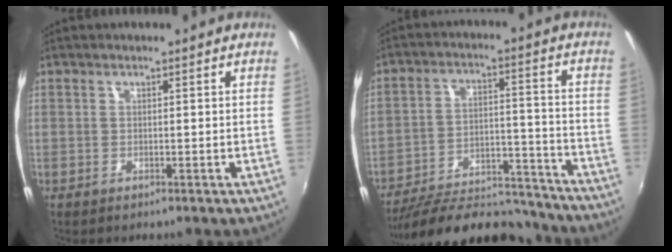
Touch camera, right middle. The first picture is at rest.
{"total": 23.1, "force": [-20.6, 6.5, 8.1], "torque": [-0.149, 0.015, -0.280]}